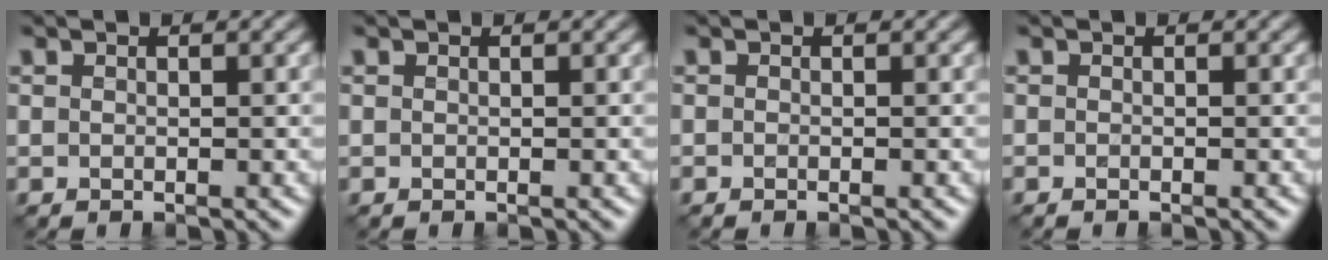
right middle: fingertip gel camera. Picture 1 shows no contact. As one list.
[{"total": 0.0}, {"total": 0.0}, {"total": 0.0}]